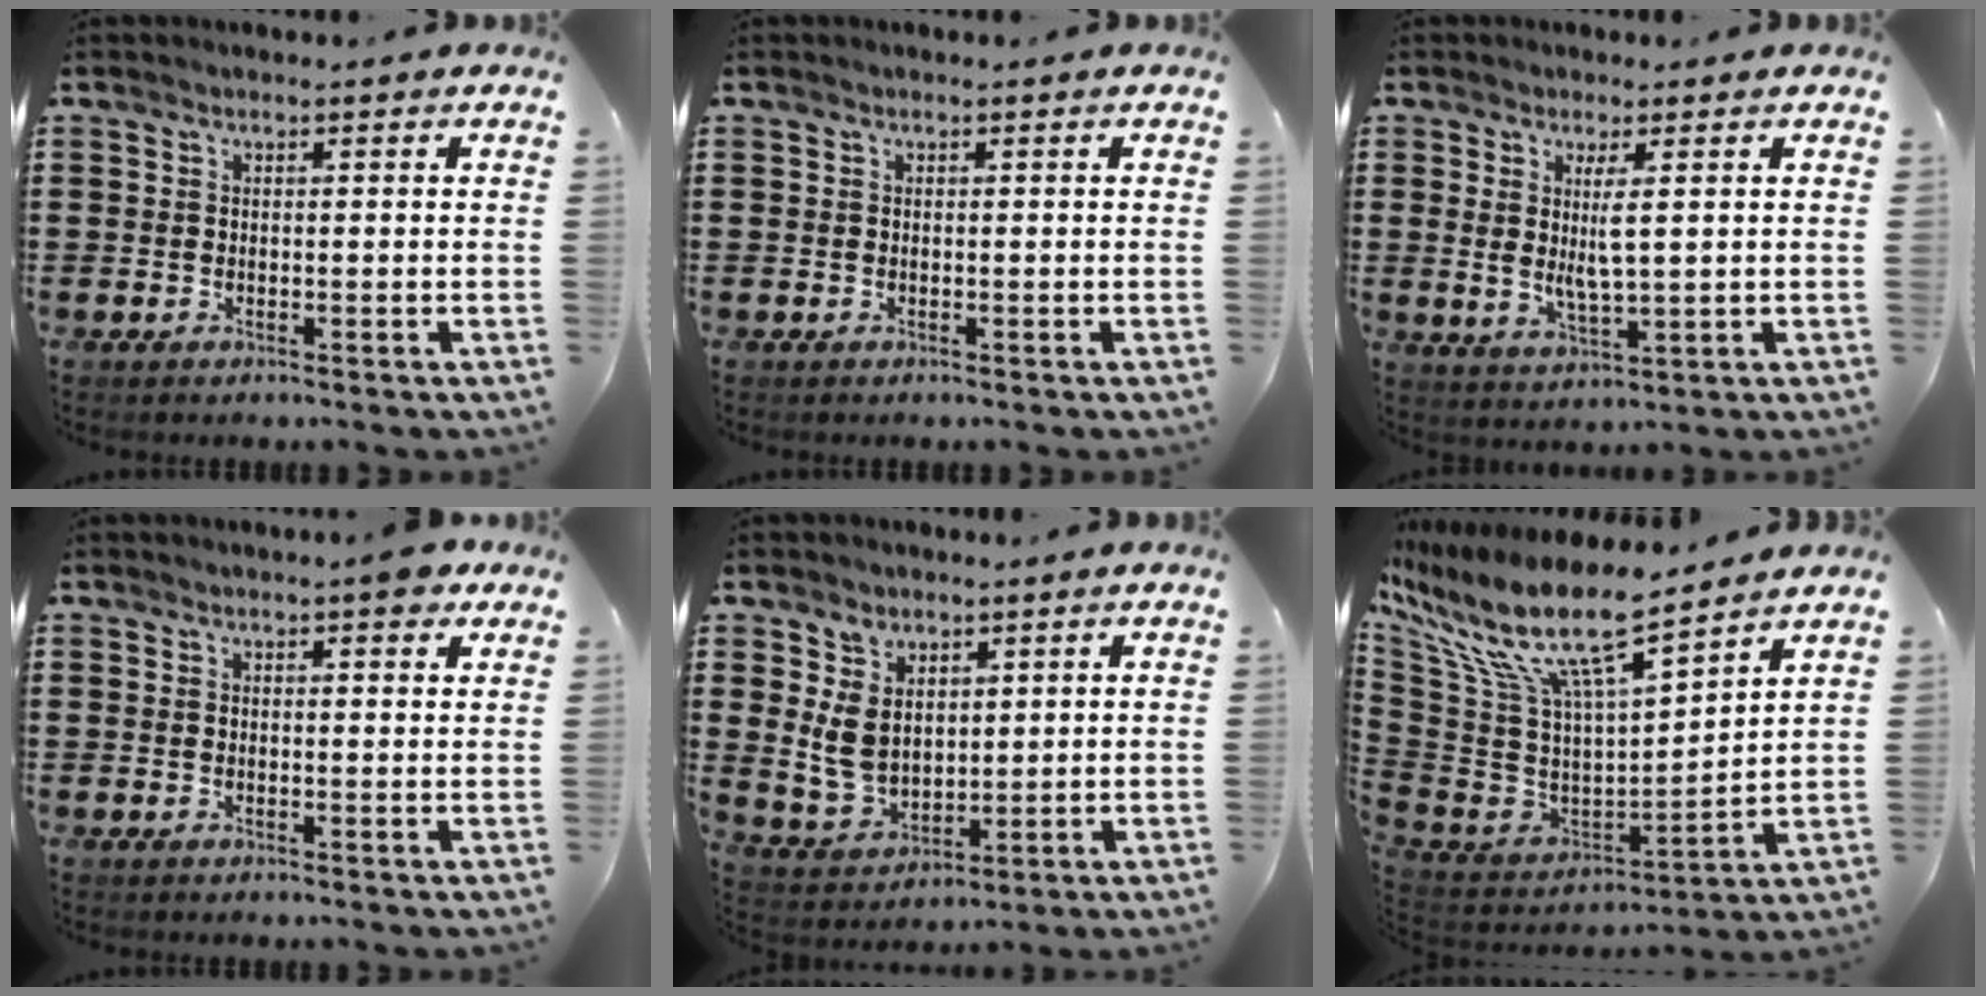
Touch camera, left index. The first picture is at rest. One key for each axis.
{"total": 0.0}
{"total": 4.8, "fx": 1.2, "fy": 1.0, "fz": 4.5, "tx": -0.087, "ty": 0.000, "tz": 0.022}
{"total": 2.8, "fx": 2.1, "fy": 0.5, "fz": 1.9, "tx": -0.026, "ty": -0.001, "tz": 0.034}
{"total": 6.3, "fx": 2.3, "fy": 4.9, "fz": 3.1, "tx": -0.075, "ty": 0.006, "tz": 0.044}
{"total": 14.4, "fx": 9.0, "fy": 3.6, "fz": 10.6, "tx": -0.244, "ty": -0.059, "tz": 0.148}